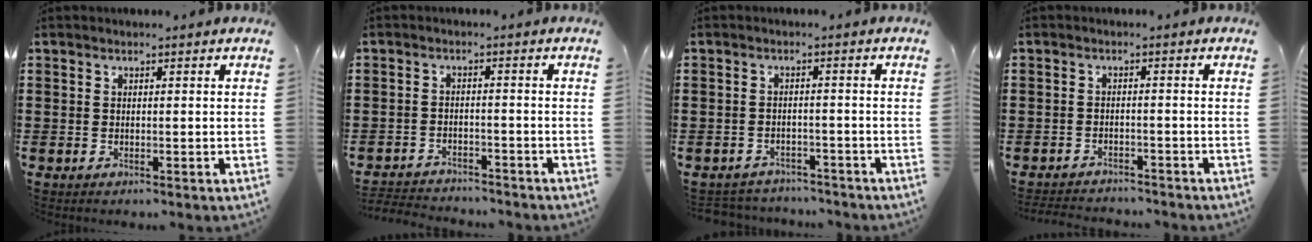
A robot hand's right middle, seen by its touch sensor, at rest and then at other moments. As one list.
[{"total": 2.8, "force": [-2.8, 0.3, 0.0], "torque": [-0.008, -0.003, -0.059]}, {"total": 2.5, "force": [-2.4, 0.4, -0.2], "torque": [-0.006, -0.003, -0.053]}, {"total": 2.3, "force": [-2.3, 0.2, 0.0], "torque": [-0.008, -0.003, -0.050]}]